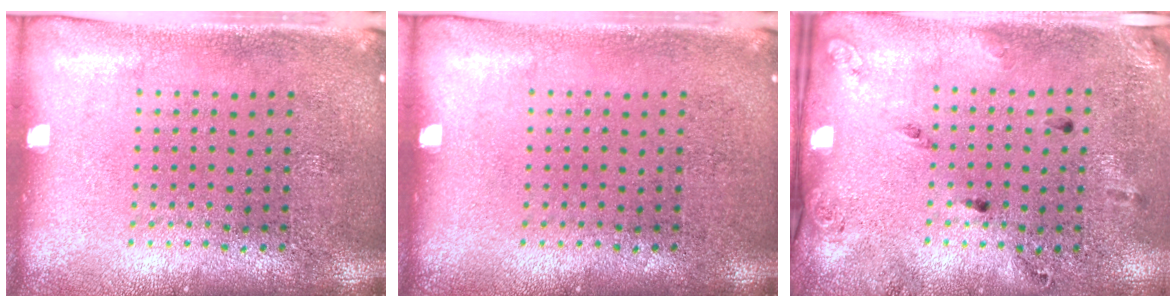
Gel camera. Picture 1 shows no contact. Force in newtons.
{"total": 0.0}
{"total": 1.8, "press": 1.0, "slide": 1.5}